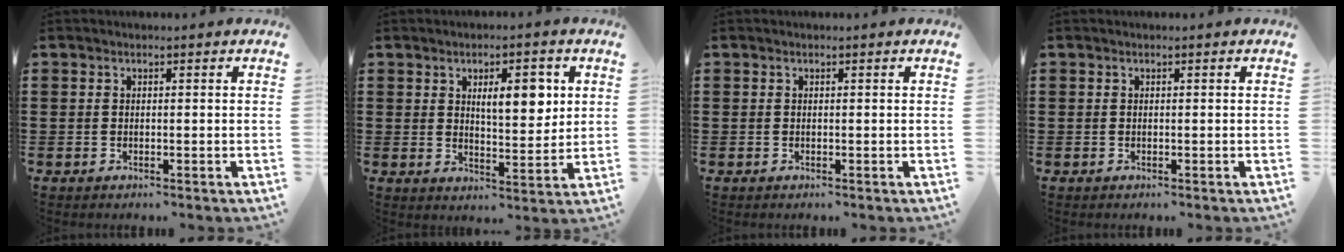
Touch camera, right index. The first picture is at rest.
{"total": 6.8, "force": [2.2, 2.8, 5.8], "torque": [-0.088, -0.004, 0.029]}
{"total": 0.0}
{"total": 0.0}